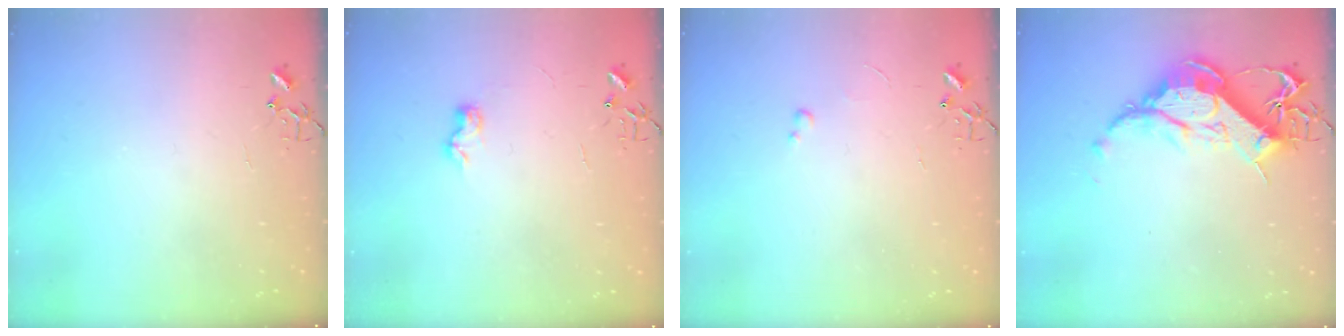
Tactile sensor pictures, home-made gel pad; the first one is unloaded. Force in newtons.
{"total": 6.9, "press": 6.9, "slide": 0.8}
{"total": 2.0, "press": 2.0, "slide": 0.3}
{"total": 14.3, "press": 14.2, "slide": 1.5}